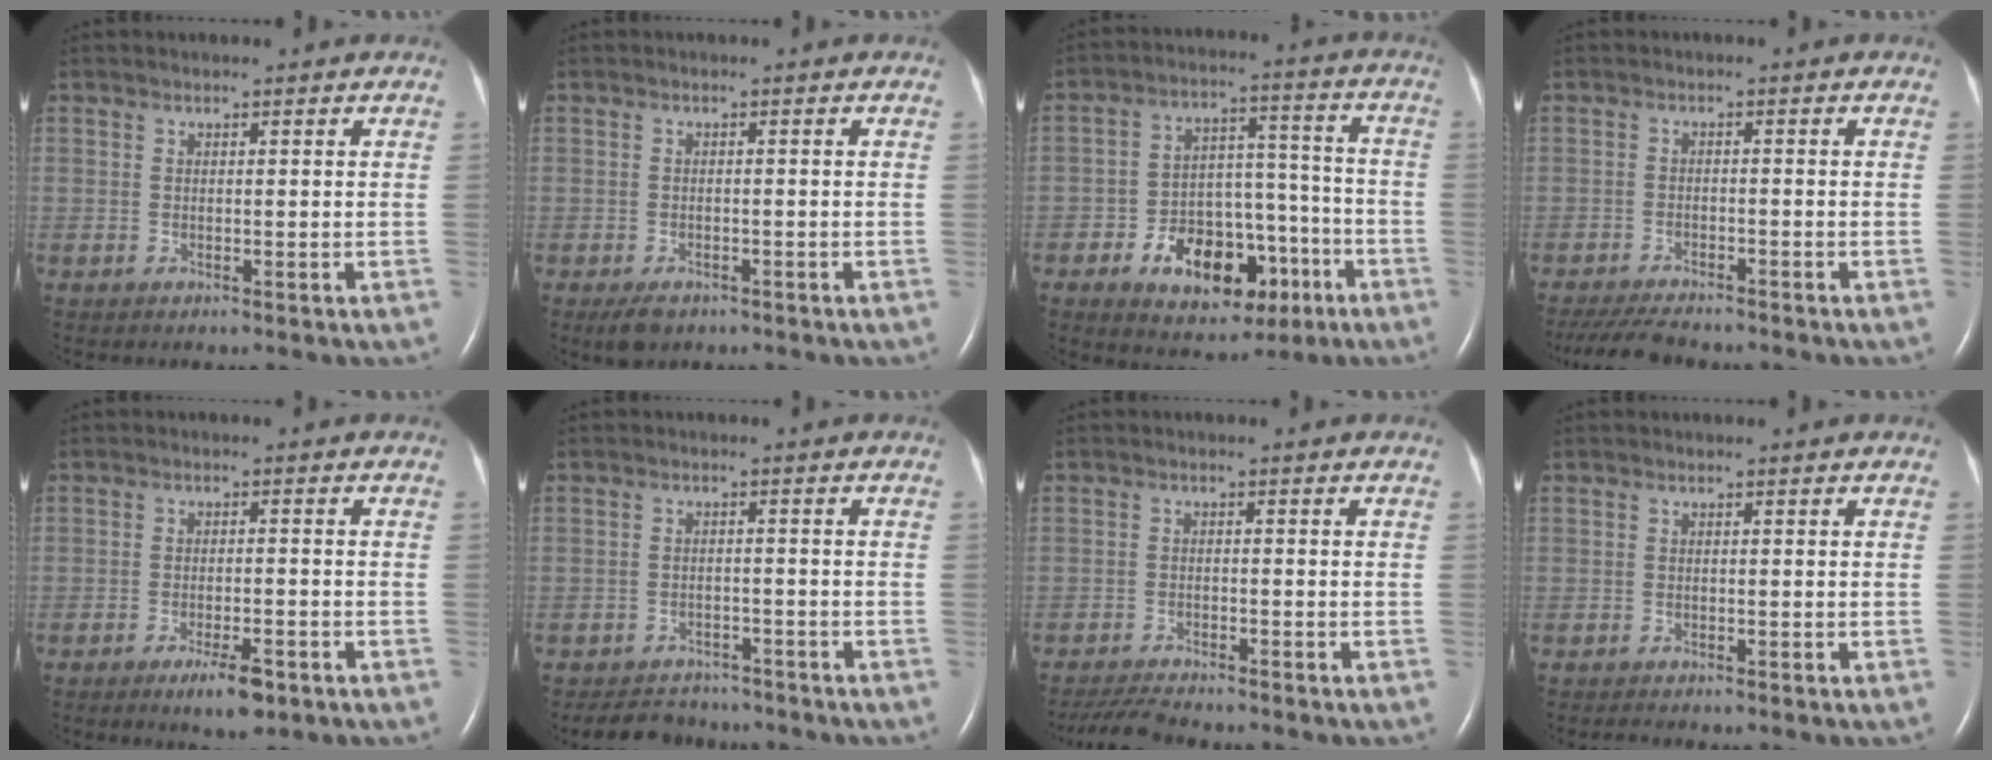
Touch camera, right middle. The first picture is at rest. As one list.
[{"total": 2.9, "force": [-1.9, 1.5, 1.5], "torque": [-0.032, -0.005, -0.023]}, {"total": 14.2, "force": [-6.6, 8.1, 9.5], "torque": [-0.146, 0.031, -0.089]}, {"total": 7.4, "force": [-6.7, 1.1, 3.0], "torque": [-0.050, -0.019, -0.108]}, {"total": 4.8, "force": [-3.0, 1.1, 3.6], "torque": [-0.064, -0.005, -0.043]}, {"total": 6.2, "force": [-5.6, 2.4, 0.8], "torque": [-0.015, -0.002, -0.080]}, {"total": 5.0, "force": [-4.7, 0.0, 1.7], "torque": [-0.032, -0.021, -0.081]}, {"total": 0.9, "force": [-0.9, 0.0, 0.3], "torque": [-0.013, -0.006, -0.014]}]